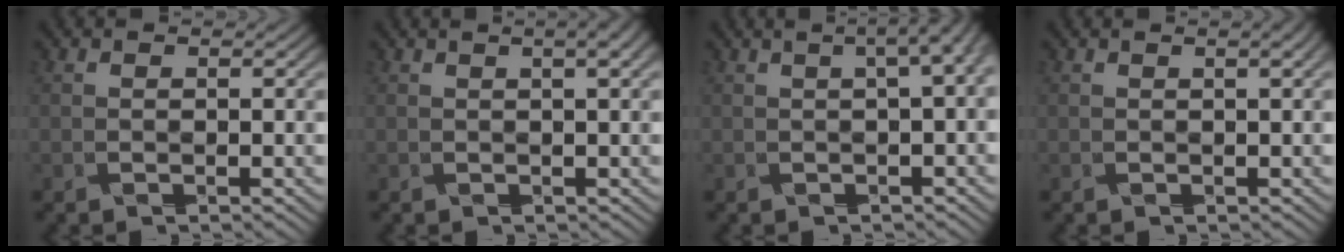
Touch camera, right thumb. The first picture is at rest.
{"total": 2.4, "force": [0.9, 0.5, 2.2], "torque": [-0.047, 0.001, 0.020]}
{"total": 4.8, "force": [0.8, 1.3, 4.6], "torque": [-0.083, -0.001, 0.021]}
{"total": 1.7, "force": [0.3, 0.6, 1.5], "torque": [-0.036, -0.004, 0.010]}